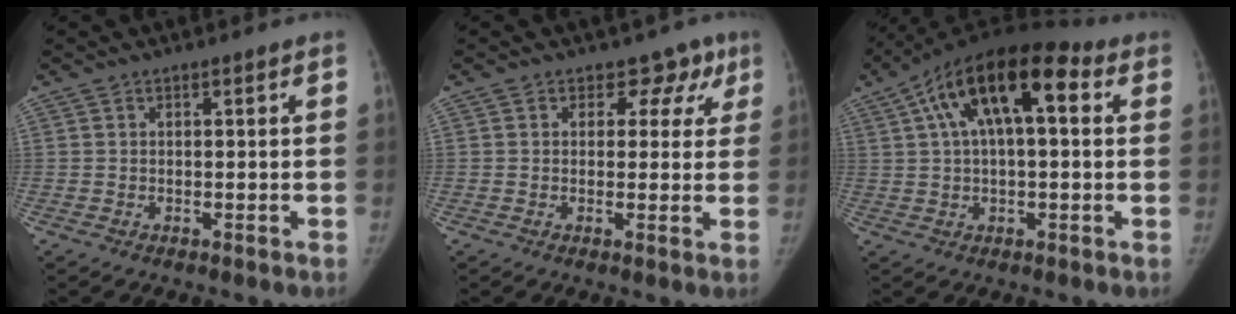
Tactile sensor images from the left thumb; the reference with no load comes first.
{"total": 5.7, "force": [3.2, 4.6, 1.2], "torque": [0.031, -0.007, 0.025]}
{"total": 17.7, "force": [5.6, 8.1, 14.7], "torque": [-0.236, 0.036, 0.080]}